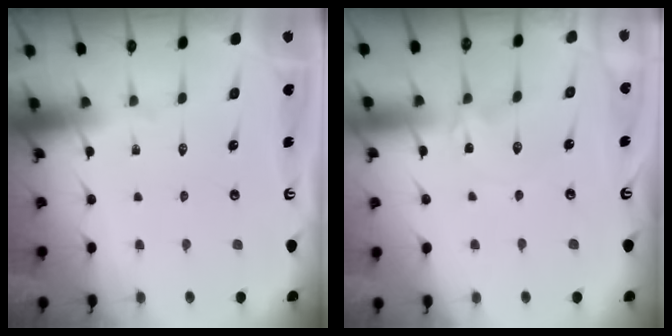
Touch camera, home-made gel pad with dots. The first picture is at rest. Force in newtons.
{"total": 0.6, "press": 0.5, "slide": 0.3}